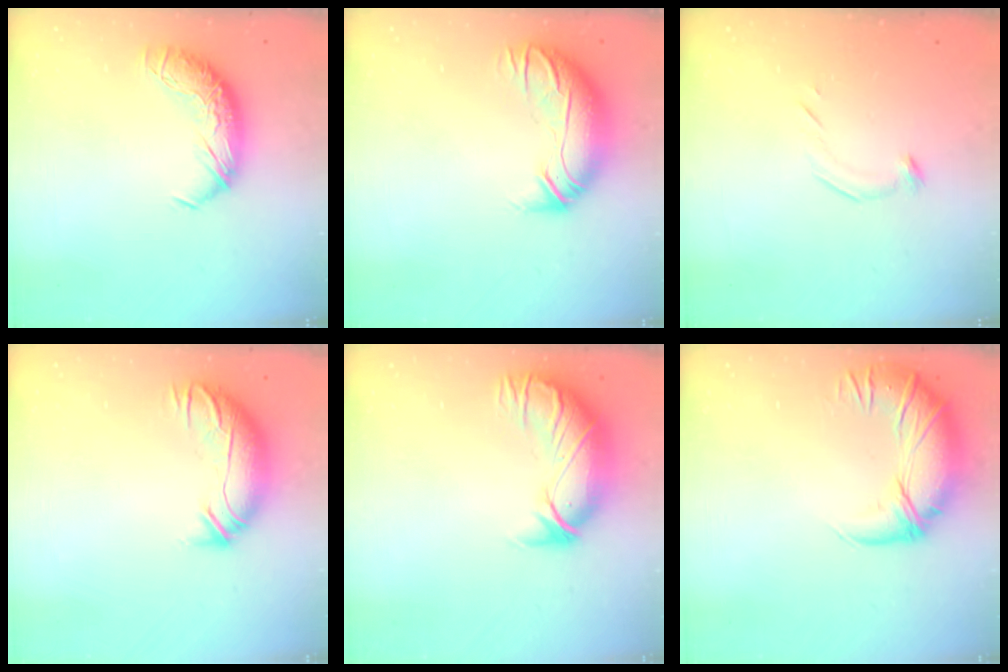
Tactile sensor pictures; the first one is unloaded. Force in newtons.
{"total": 2.9, "press": 0.3, "slide": 2.9}
{"total": 6.5, "press": 6.5, "slide": 0.9}
{"total": 3.7, "press": 2.6, "slide": 2.6}
{"total": 3.0, "press": 0.2, "slide": 2.9}
{"total": 2.9, "press": 0.4, "slide": 2.9}